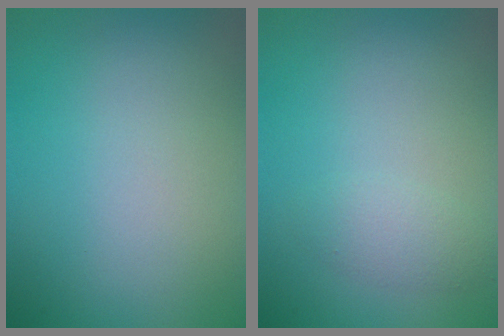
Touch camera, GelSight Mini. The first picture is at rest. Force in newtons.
{"total": 1.5, "press": 1.5, "slide": 0.0}